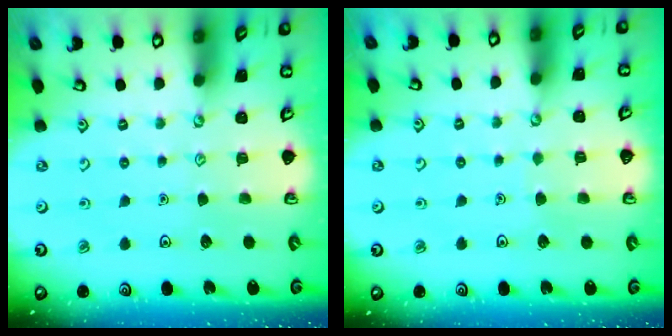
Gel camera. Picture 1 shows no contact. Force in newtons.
{"total": 1.3, "press": 1.3, "slide": 0.1}